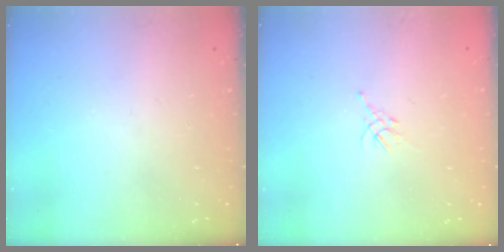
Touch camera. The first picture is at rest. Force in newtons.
{"total": 3.1, "press": 3.0, "slide": 0.8}